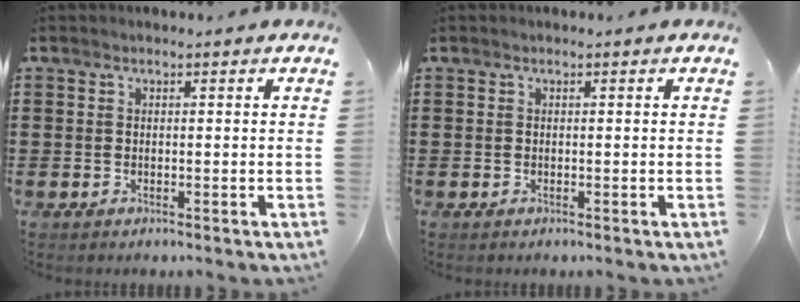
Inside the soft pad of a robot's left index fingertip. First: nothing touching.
{"total": 0.0}